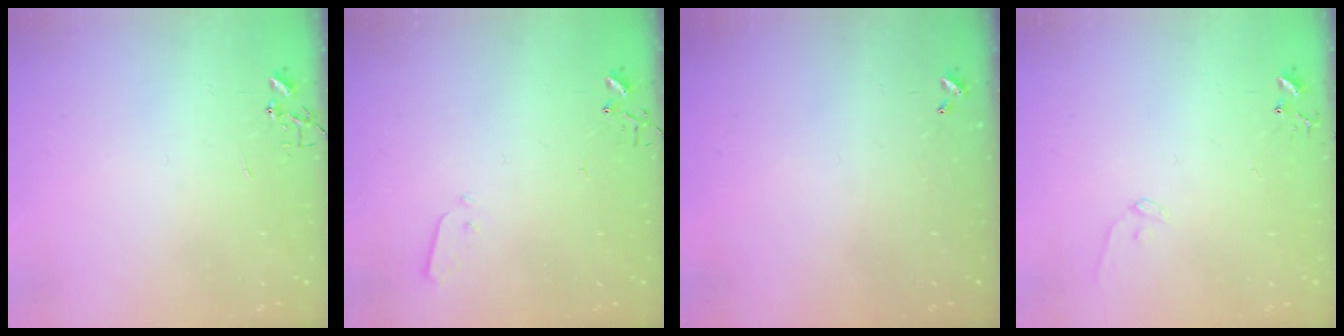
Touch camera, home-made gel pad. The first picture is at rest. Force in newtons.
{"total": 2.8, "press": 2.7, "slide": 0.4}
{"total": 0.0}
{"total": 6.6, "press": 6.6, "slide": 0.6}